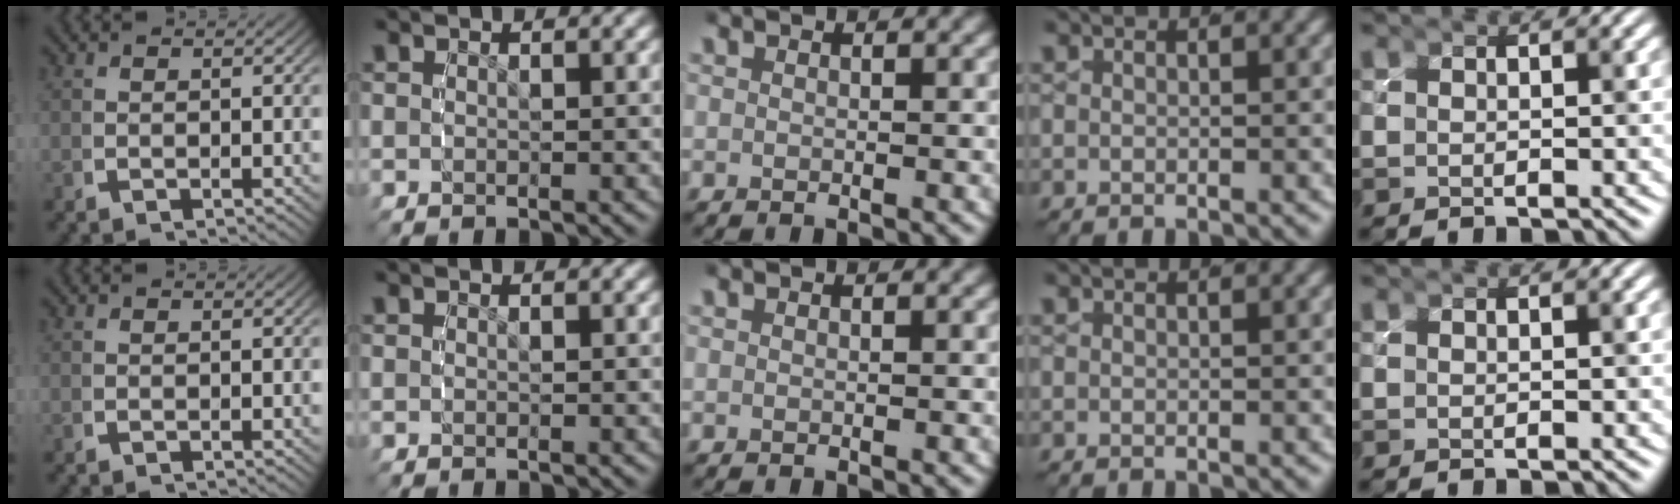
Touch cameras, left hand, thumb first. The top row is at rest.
{}